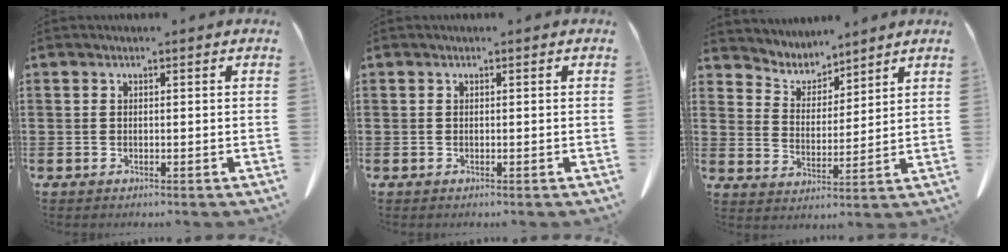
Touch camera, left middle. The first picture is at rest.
{"total": 0.0}
{"total": 4.4, "force": [4.2, 1.3, 0.0], "torque": [-0.025, -0.029, 0.072]}